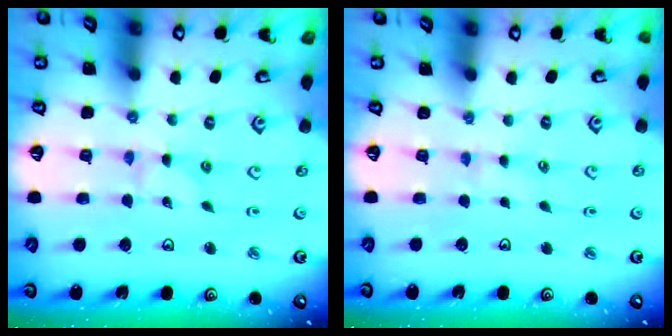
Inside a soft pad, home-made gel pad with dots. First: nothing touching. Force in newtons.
{"total": 1.9, "press": 1.9, "slide": 0.3}